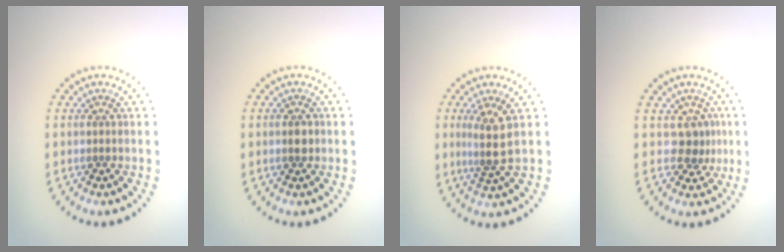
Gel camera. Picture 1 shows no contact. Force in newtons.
{"total": 1.5, "press": 1.5, "slide": 0.1}
{"total": 2.8, "press": 2.1, "slide": 1.8}
{"total": 2.2, "press": 1.6, "slide": 1.5}